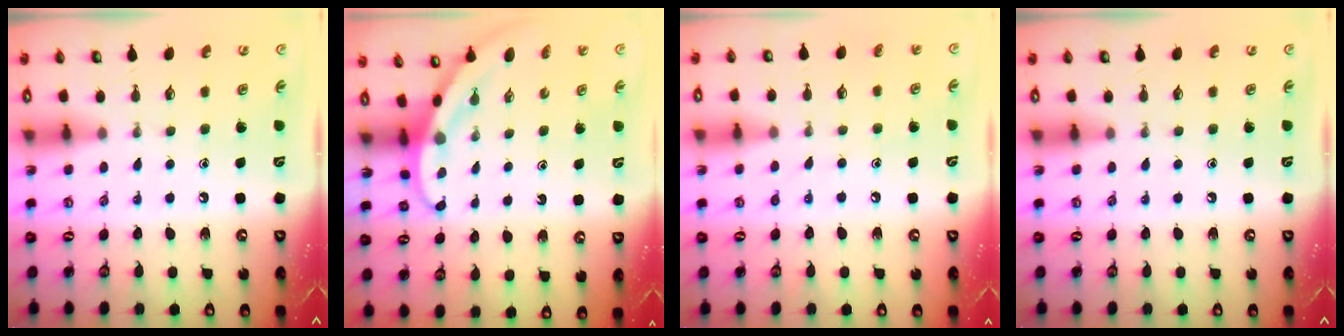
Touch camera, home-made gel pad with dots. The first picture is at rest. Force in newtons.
{"total": 3.4, "press": 3.4, "slide": 0.1}
{"total": 5.3, "press": 5.2, "slide": 0.6}
{"total": 0.0}